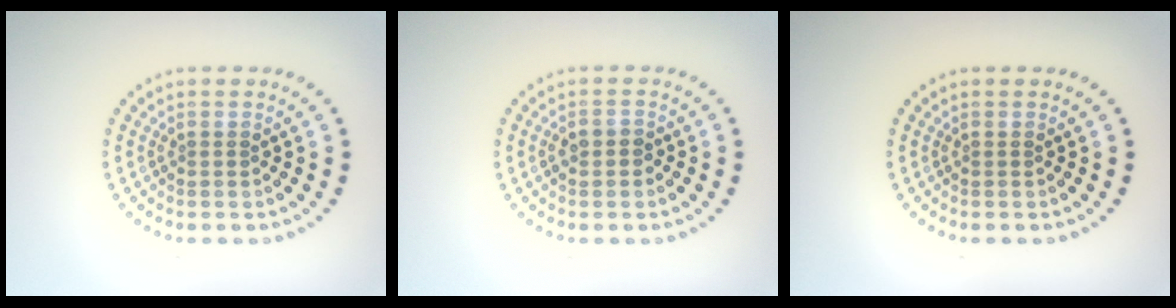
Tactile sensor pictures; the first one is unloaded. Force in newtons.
{"total": 1.4, "press": 1.3, "slide": 0.5}
{"total": 0.0}